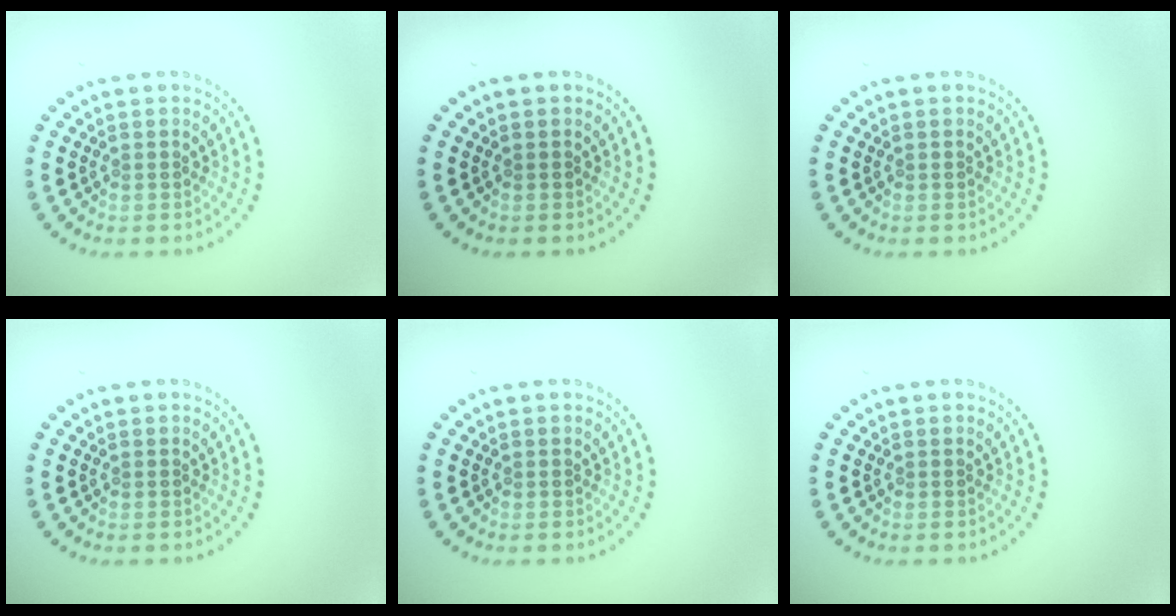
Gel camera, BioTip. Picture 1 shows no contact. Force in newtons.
{"total": 0.0}
{"total": 0.0}
{"total": 0.0}
{"total": 0.0}
{"total": 0.0}